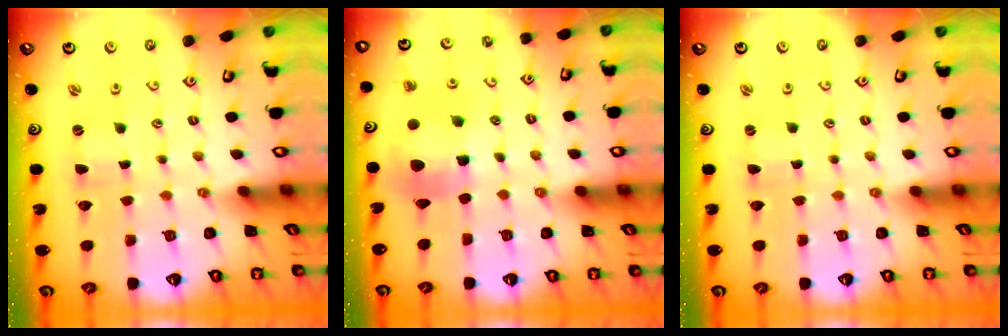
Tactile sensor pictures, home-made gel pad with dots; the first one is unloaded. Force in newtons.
{"total": 10.3, "press": 10.2, "slide": 1.2}
{"total": 0.0}